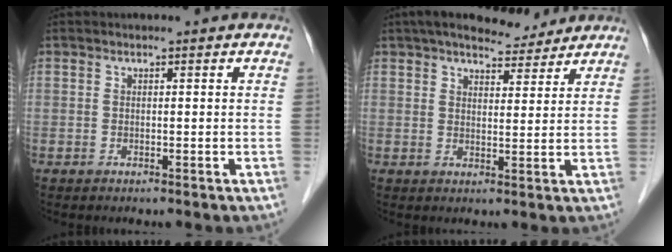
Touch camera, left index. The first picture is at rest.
{"total": 7.7, "force": [6.7, 2.0, 3.1], "torque": [-0.045, 0.008, 0.098]}